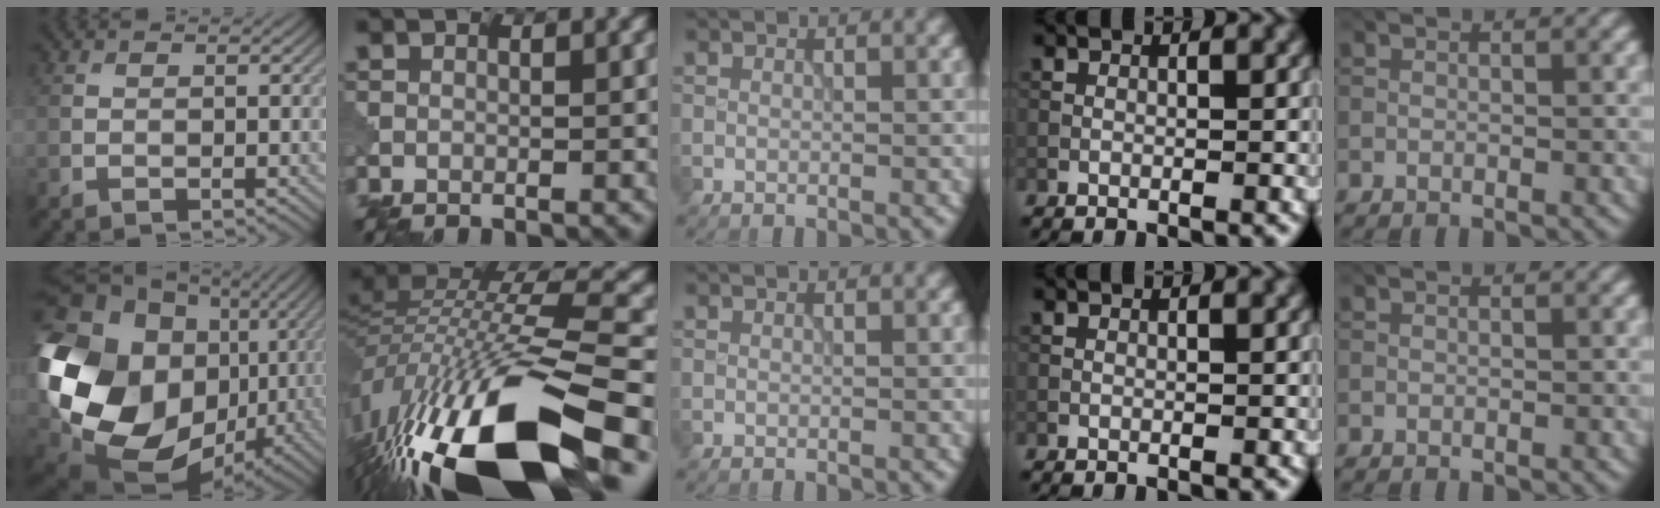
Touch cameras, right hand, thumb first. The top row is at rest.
{"thumb": {"total": 21.2, "force": [1.3, 16.6, 13.1], "torque": [-0.330, -0.020, 0.044]}, "index": {"total": 17.0, "force": [-8.4, 6.1, 13.4], "torque": [-0.260, -0.014, -0.138]}}